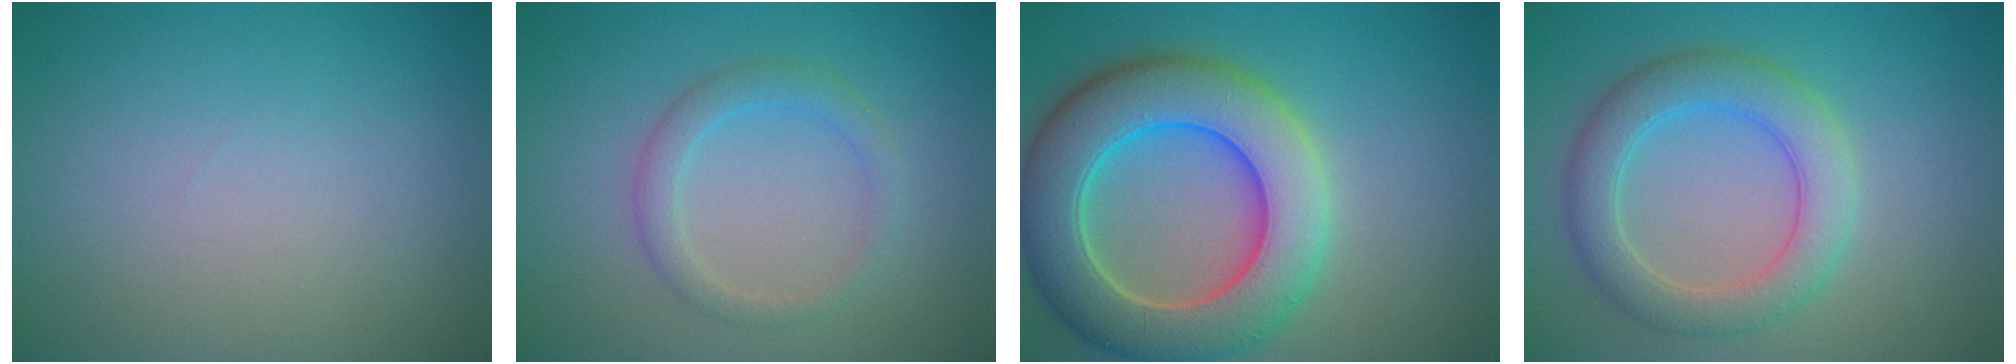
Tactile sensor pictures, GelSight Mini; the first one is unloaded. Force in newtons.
{"total": 2.2, "press": 2.2, "slide": 0.1}
{"total": 10.2, "press": 10.2, "slide": 0.6}
{"total": 4.9, "press": 4.9, "slide": 0.3}